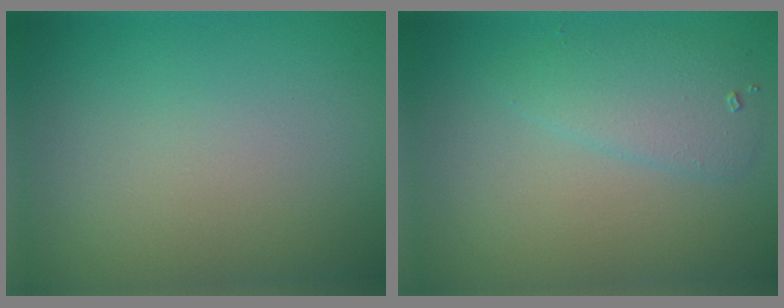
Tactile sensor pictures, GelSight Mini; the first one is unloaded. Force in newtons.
{"total": 2.6, "press": 2.6, "slide": 0.2}